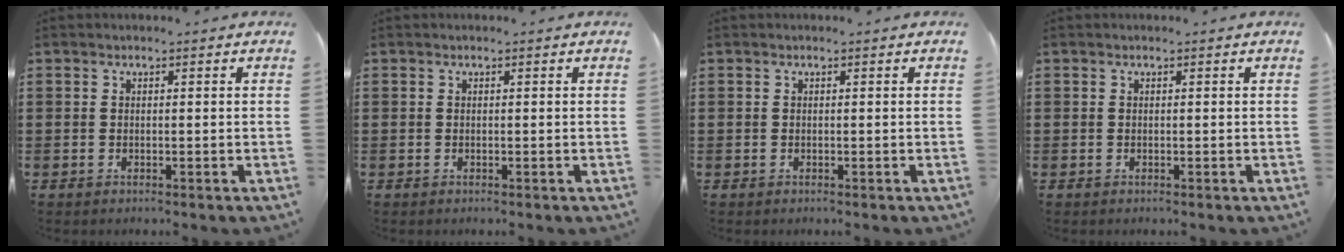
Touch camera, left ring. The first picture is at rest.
{"total": 0.0}
{"total": 0.0}
{"total": 0.0}